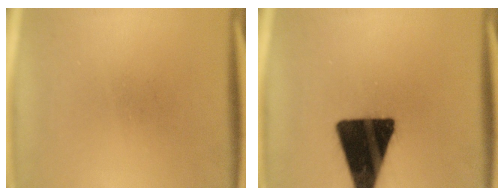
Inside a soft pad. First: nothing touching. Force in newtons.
{"total": 19.4}